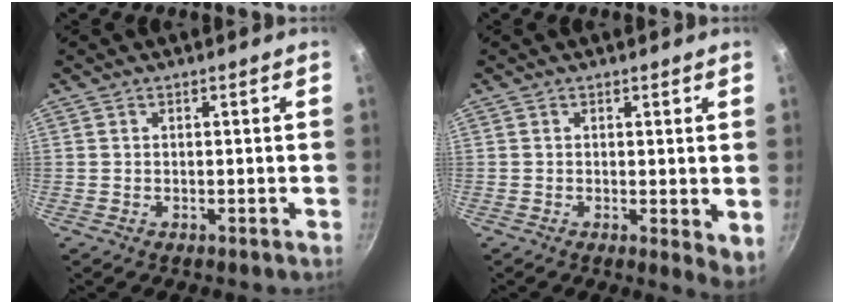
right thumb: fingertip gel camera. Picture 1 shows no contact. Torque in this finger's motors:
{"motor_torque": [-0.15, 0.32, -0.11, -0.09, -0.01]}